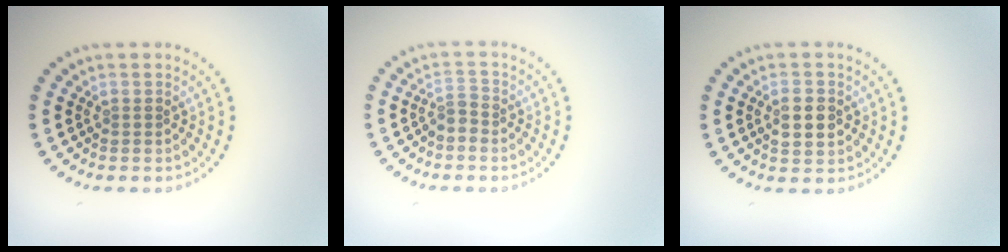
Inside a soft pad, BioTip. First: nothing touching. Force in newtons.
{"total": 1.5, "press": 1.2, "slide": 0.9}
{"total": 2.6, "press": 2.6, "slide": 0.2}